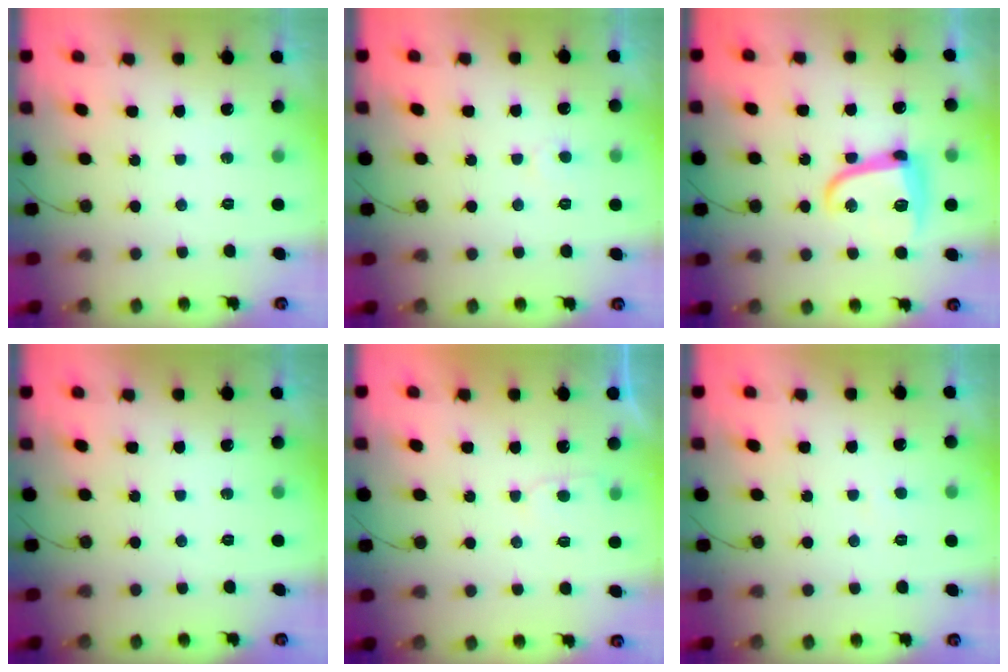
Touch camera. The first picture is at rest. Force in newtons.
{"total": 3.3, "press": 3.3, "slide": 0.2}
{"total": 12.4, "press": 12.4, "slide": 0.8}
{"total": 0.0}
{"total": 2.7, "press": 2.7, "slide": 0.3}
{"total": 2.4, "press": 2.4, "slide": 0.2}